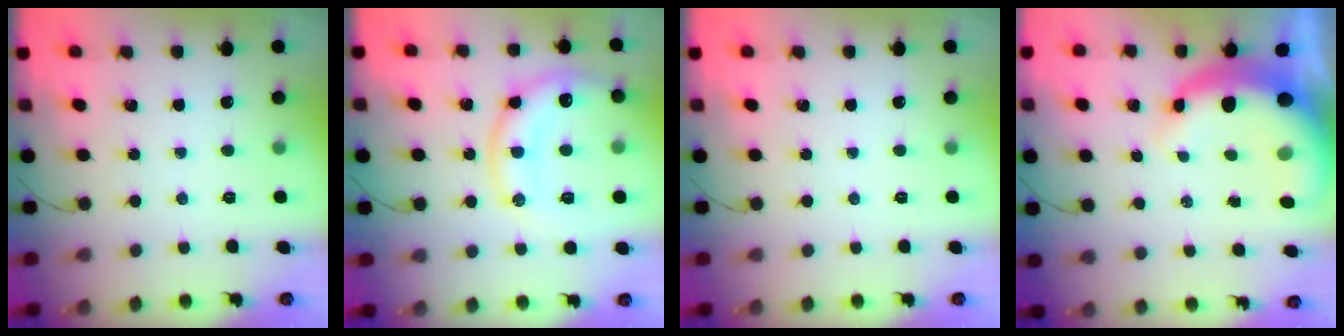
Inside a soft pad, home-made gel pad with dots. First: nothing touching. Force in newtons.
{"total": 15.4, "press": 15.3, "slide": 1.5}
{"total": 0.0}
{"total": 12.8, "press": 12.5, "slide": 3.0}